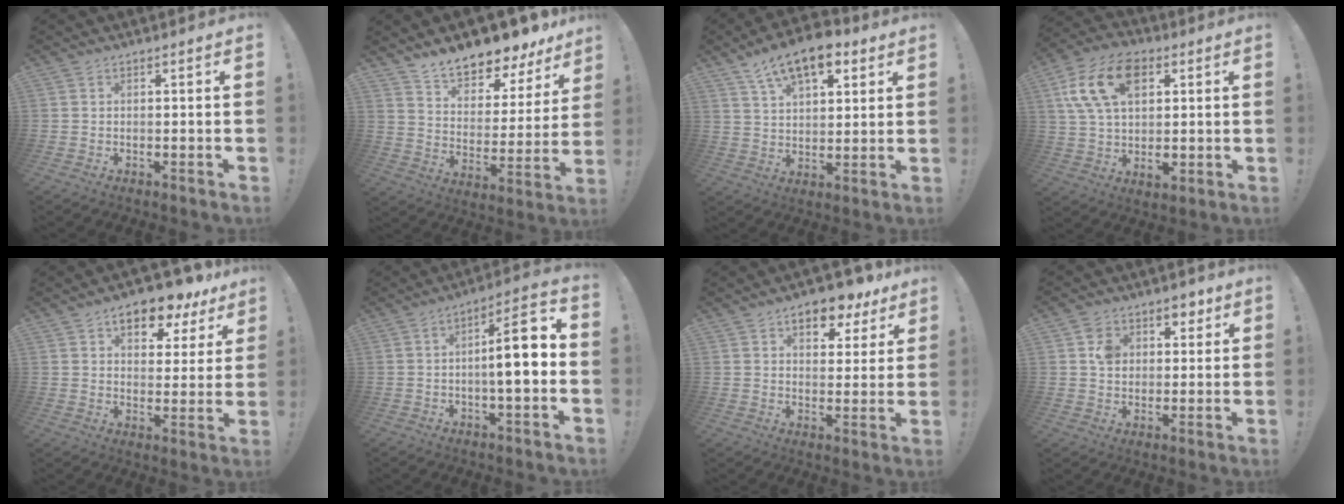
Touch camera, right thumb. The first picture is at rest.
{"total": 11.4, "force": [10.7, 2.7, 2.9], "torque": [-0.055, -0.101, 0.185]}
{"total": 13.3, "force": [8.2, 6.6, 8.2], "torque": [-0.140, -0.031, 0.149]}
{"total": 17.7, "force": [5.9, 11.8, 11.8], "torque": [-0.212, -0.017, 0.106]}
{"total": 11.2, "force": [7.6, 5.1, 6.3], "torque": [-0.096, -0.051, 0.133]}
{"total": 11.9, "force": [-0.8, 2.8, 11.5], "torque": [-0.167, 0.002, -0.023]}
{"total": 10.1, "force": [6.5, 5.3, 5.6], "torque": [-0.075, -0.041, 0.115]}
{"total": 7.8, "force": [3.5, 6.7, 2.1], "torque": [-0.020, -0.021, 0.063]}